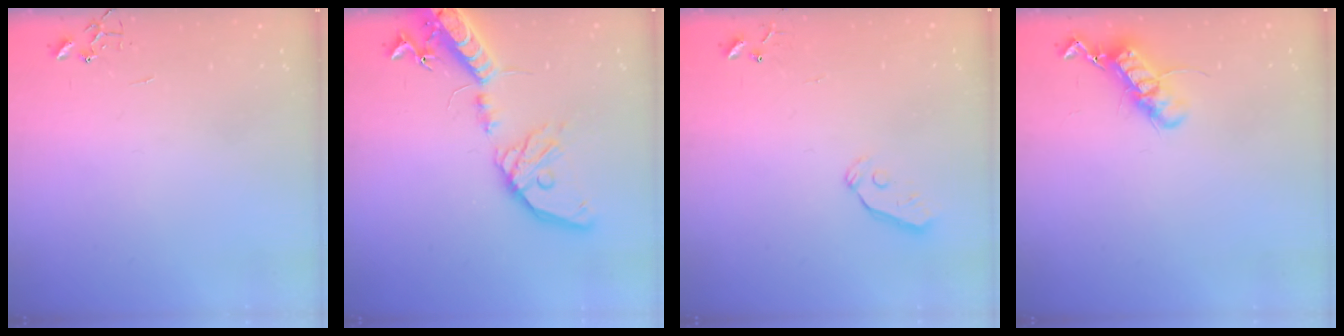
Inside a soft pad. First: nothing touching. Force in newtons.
{"total": 19.5, "press": 19.2, "slide": 3.6}
{"total": 3.0, "press": 3.0, "slide": 0.3}
{"total": 12.2, "press": 12.2, "slide": 0.9}